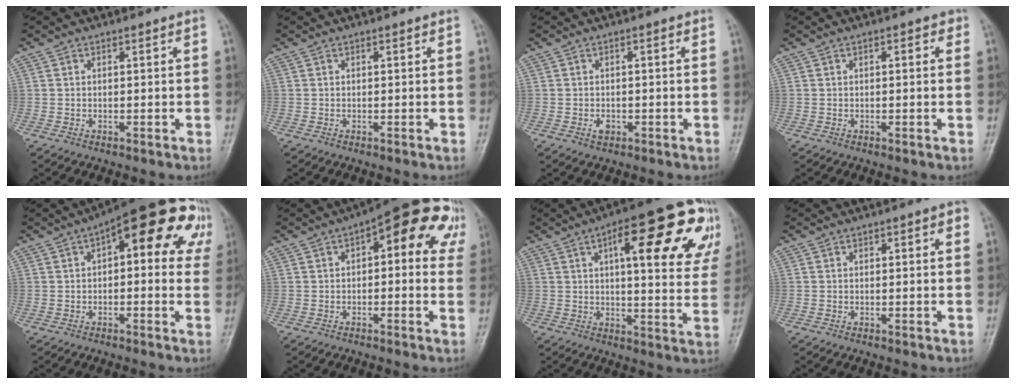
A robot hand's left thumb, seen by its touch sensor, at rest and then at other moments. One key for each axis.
{"total": 0.0}
{"total": 1.6, "fx": -0.8, "fy": 1.1, "fz": 0.9, "tx": -0.009, "ty": 0.003, "tz": -0.014}
{"total": 1.4, "fx": 0.5, "fy": 0.8, "fz": 1.1, "tx": -0.006, "ty": 0.003, "tz": 0.001}
{"total": 17.5, "fx": 5.9, "fy": 7.9, "fz": 14.5, "tx": -0.141, "ty": 0.024, "tz": 0.060}
{"total": 14.6, "fx": 5.0, "fy": 6.6, "fz": 12.0, "tx": -0.102, "ty": 0.021, "tz": 0.047}
{"total": 22.6, "fx": 9.2, "fy": 7.2, "fz": 19.3, "tx": -0.224, "ty": 0.000, "tz": 0.116}
{"total": 2.0, "fx": 0.7, "fy": 0.9, "fz": 1.6, "tx": -0.014, "ty": 0.003, "tz": 0.006}